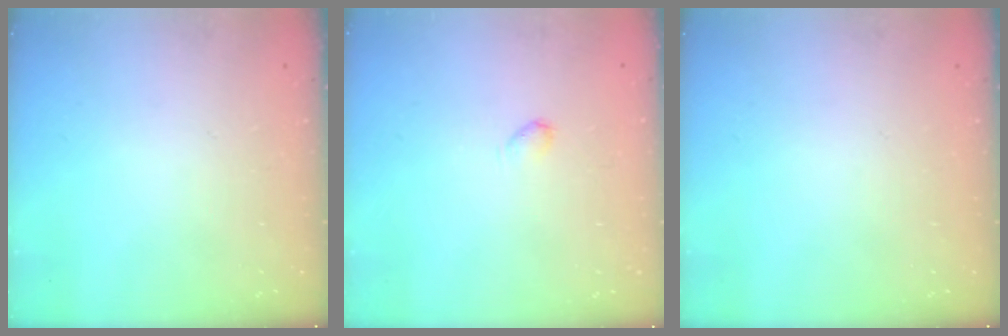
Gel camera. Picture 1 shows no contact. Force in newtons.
{"total": 2.2, "press": 2.2, "slide": 0.4}
{"total": 0.0}